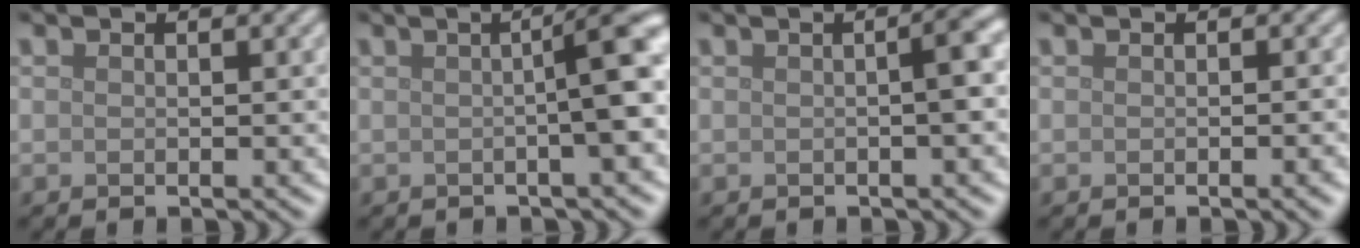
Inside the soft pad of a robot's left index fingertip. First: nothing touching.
{"total": 5.4, "force": [0.1, 1.0, 5.3], "torque": [-0.061, 0.012, -0.001]}
{"total": 2.5, "force": [0.0, 0.5, 2.5], "torque": [-0.030, 0.010, -0.003]}
{"total": 1.4, "force": [-0.5, 0.3, 1.3], "torque": [-0.012, -0.001, -0.007]}